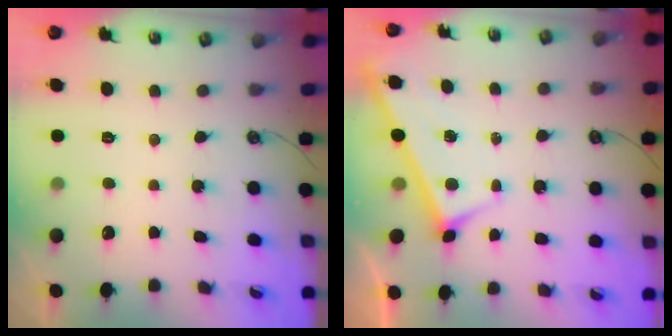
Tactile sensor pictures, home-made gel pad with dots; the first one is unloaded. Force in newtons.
{"total": 3.1, "press": 3.0, "slide": 0.3}